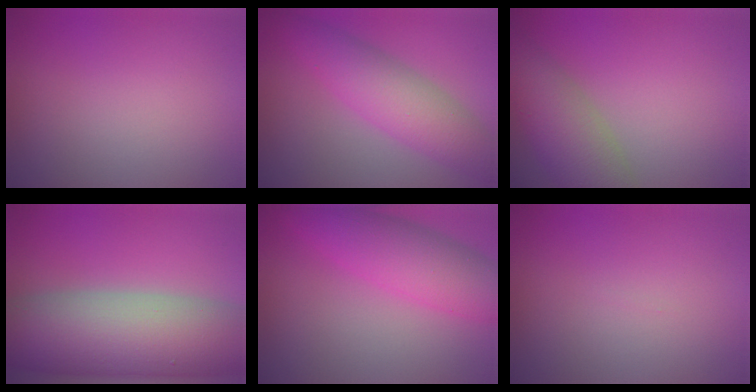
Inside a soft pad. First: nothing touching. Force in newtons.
{"total": 5.3, "press": 5.3, "slide": 0.1}
{"total": 5.7, "press": 5.7, "slide": 0.3}
{"total": 12.9, "press": 12.9, "slide": 0.5}
{"total": 6.0, "press": 6.0, "slide": 0.1}
{"total": 0.0}